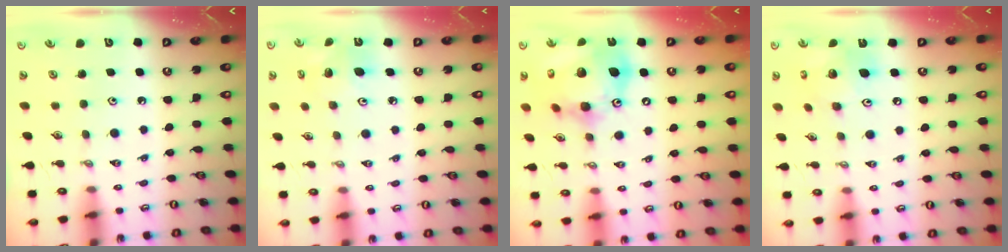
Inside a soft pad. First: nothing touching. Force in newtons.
{"total": 8.8, "press": 8.6, "slide": 1.7}
{"total": 22.1, "press": 21.8, "slide": 3.5}
{"total": 15.6, "press": 15.3, "slide": 2.8}